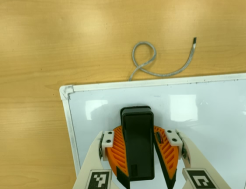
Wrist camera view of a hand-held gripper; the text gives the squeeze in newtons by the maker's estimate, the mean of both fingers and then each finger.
{"total": 15.2, "left": 17.4, "right": 13.1}